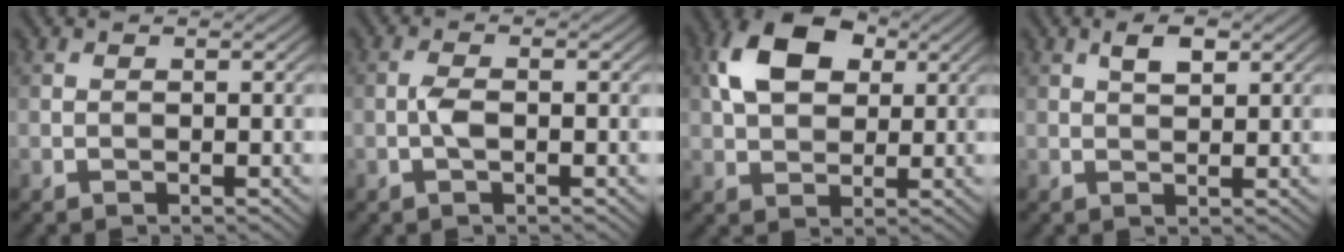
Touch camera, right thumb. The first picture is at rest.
{"total": 2.0, "force": [-0.6, 0.6, 1.8], "torque": [-0.043, 0.005, -0.014]}
{"total": 9.4, "force": [2.9, 6.2, 6.5], "torque": [-0.145, 0.018, 0.047]}
{"total": 2.5, "force": [1.1, 1.0, 1.9], "torque": [-0.036, 0.004, 0.021]}